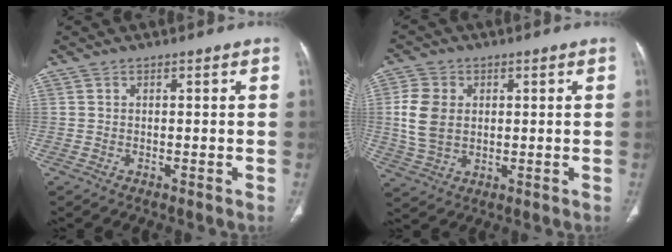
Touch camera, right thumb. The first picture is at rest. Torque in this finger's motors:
{"motor_torque": [0.07, 0.08, -0.12, 0.21, 0.11]}